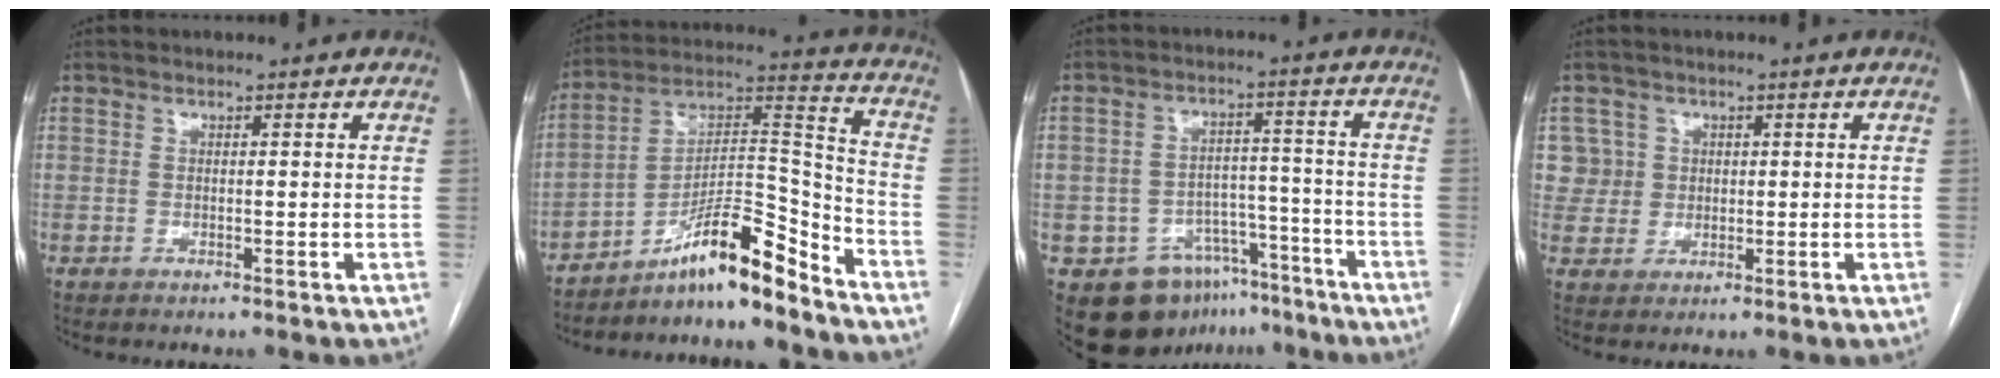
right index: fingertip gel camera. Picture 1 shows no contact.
{"total": 13.5, "force": [-10.8, 0.6, 8.0], "torque": [-0.136, 0.036, -0.180]}
{"total": 13.1, "force": [-8.6, 9.1, 3.9], "torque": [-0.051, 0.050, -0.116]}
{"total": 5.1, "force": [1.6, 4.9, -0.4], "torque": [0.027, 0.011, 0.034]}